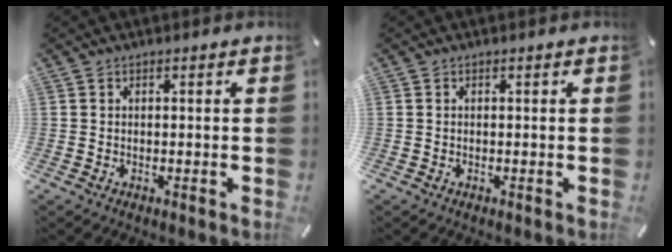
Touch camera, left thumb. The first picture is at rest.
{"total": 0.0}